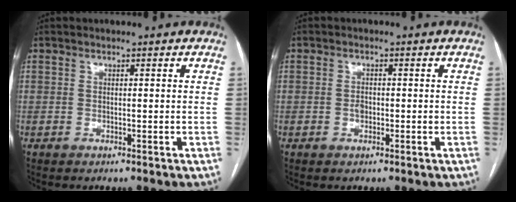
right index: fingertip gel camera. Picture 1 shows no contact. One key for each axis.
{"total": 1.5, "fx": -0.2, "fy": 1.0, "fz": 1.1, "tx": -0.020, "ty": 0.002, "tz": -0.002}